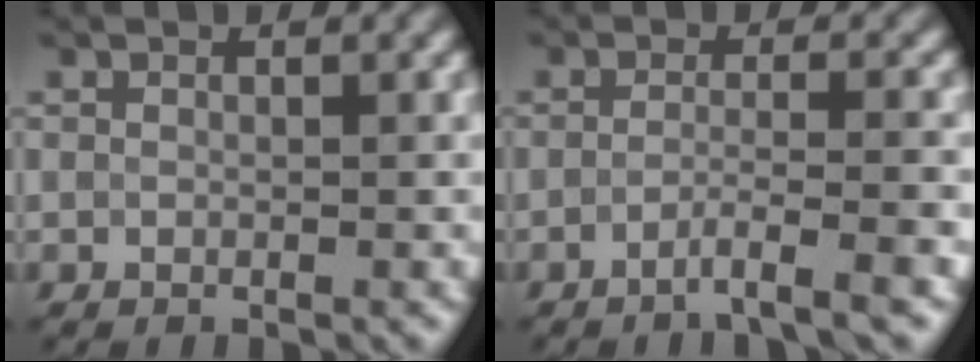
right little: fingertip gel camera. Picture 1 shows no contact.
{"total": 3.3, "force": [-2.0, 0.3, 2.7], "torque": [-0.031, 0.007, -0.049]}